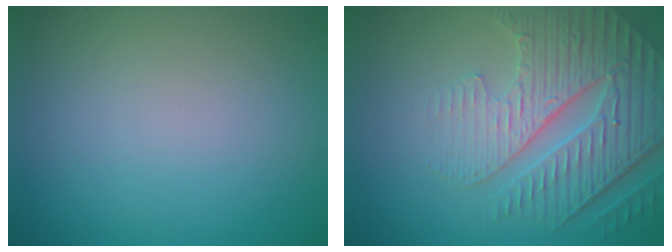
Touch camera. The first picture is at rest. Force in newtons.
{"total": 6.3, "press": 5.1, "slide": 3.7}